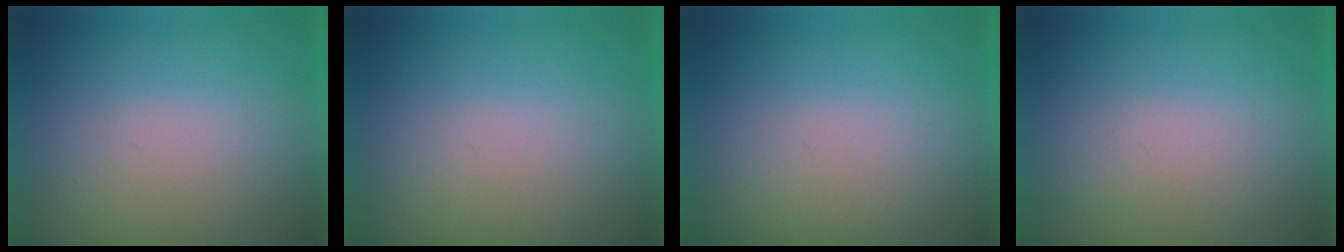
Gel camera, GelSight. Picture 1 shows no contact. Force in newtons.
{"total": 1.1}
{"total": 1.1}
{"total": 1.4}